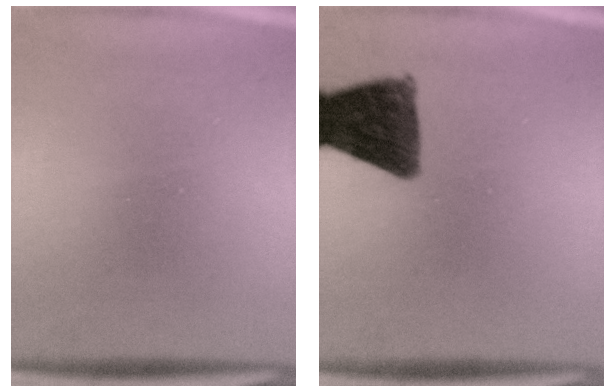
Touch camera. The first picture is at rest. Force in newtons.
{"total": 11.4}